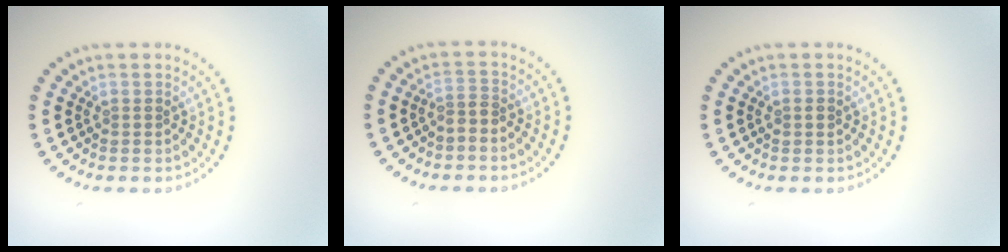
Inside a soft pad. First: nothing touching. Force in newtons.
{"total": 1.0, "press": 0.6, "slide": 0.8}
{"total": 0.9, "press": 0.8, "slide": 0.2}